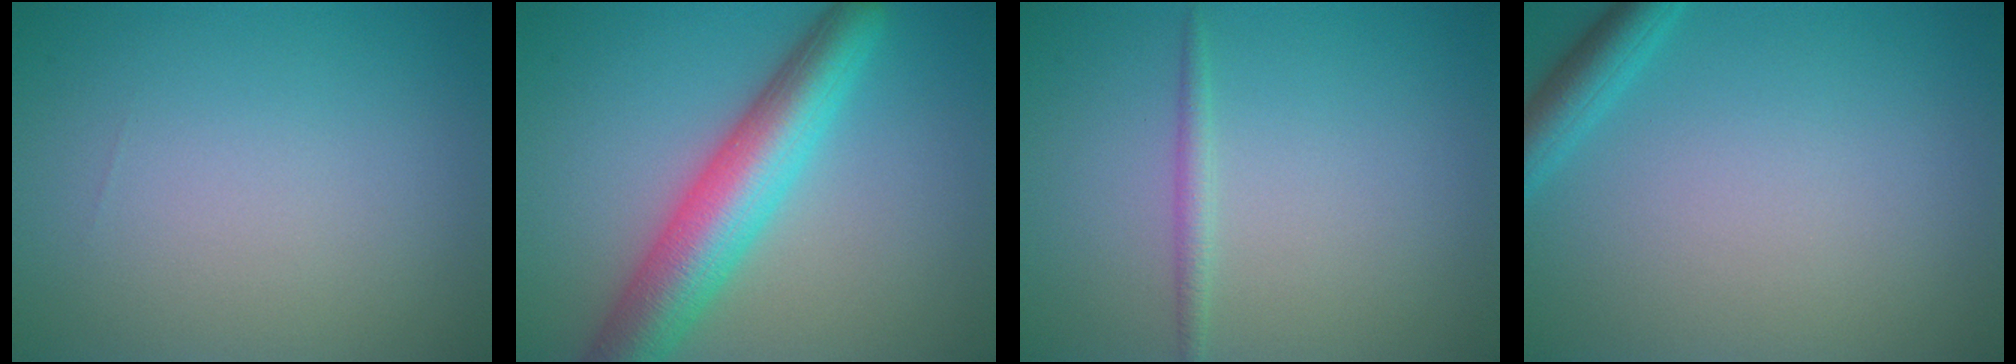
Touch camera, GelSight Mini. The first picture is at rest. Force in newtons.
{"total": 7.6, "press": 7.6, "slide": 0.1}
{"total": 1.2, "press": 1.2, "slide": 0.0}
{"total": 2.4, "press": 2.4, "slide": 0.2}